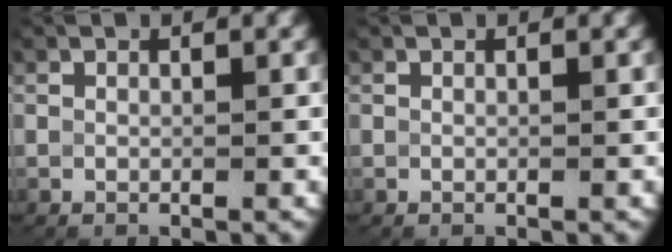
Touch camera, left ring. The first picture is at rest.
{"total": 0.0}